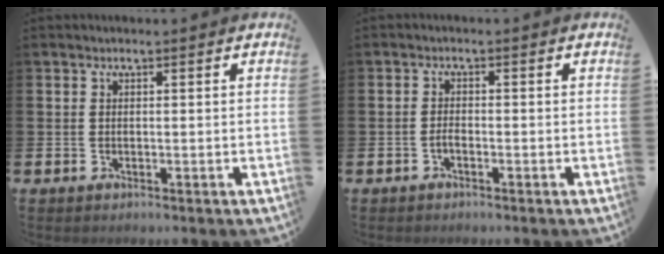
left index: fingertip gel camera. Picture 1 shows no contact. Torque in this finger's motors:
{"motor_torque": [0.16, 0.02, 0.00, 0.05]}